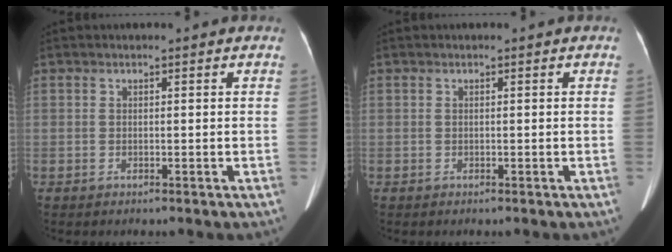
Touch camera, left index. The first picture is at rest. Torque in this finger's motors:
{"motor_torque": [-0.01, 0.01, 0.00, 0.00]}